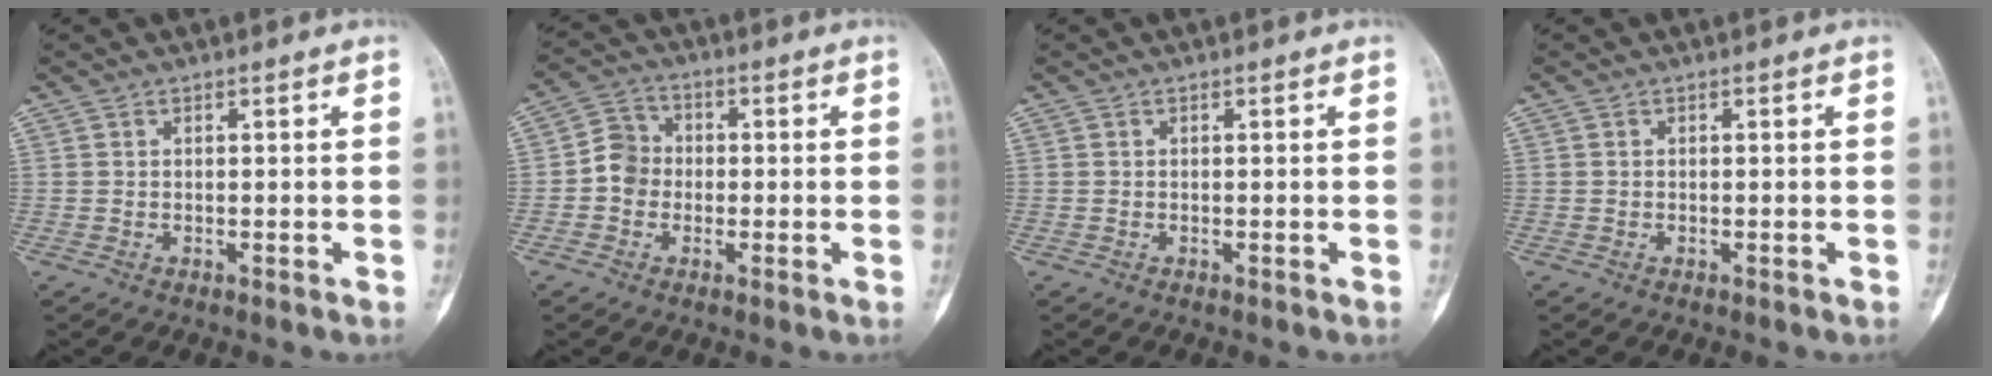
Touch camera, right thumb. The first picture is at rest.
{"total": 5.8, "force": [-0.8, 5.2, 2.4], "torque": [-0.020, 0.016, -0.027]}
{"total": 0.0}
{"total": 0.0}